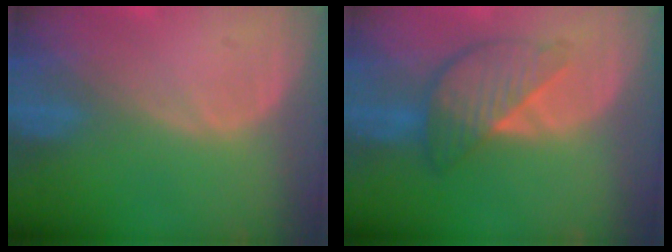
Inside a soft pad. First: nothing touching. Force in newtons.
{"total": 6.3, "press": 6.2, "slide": 0.4}